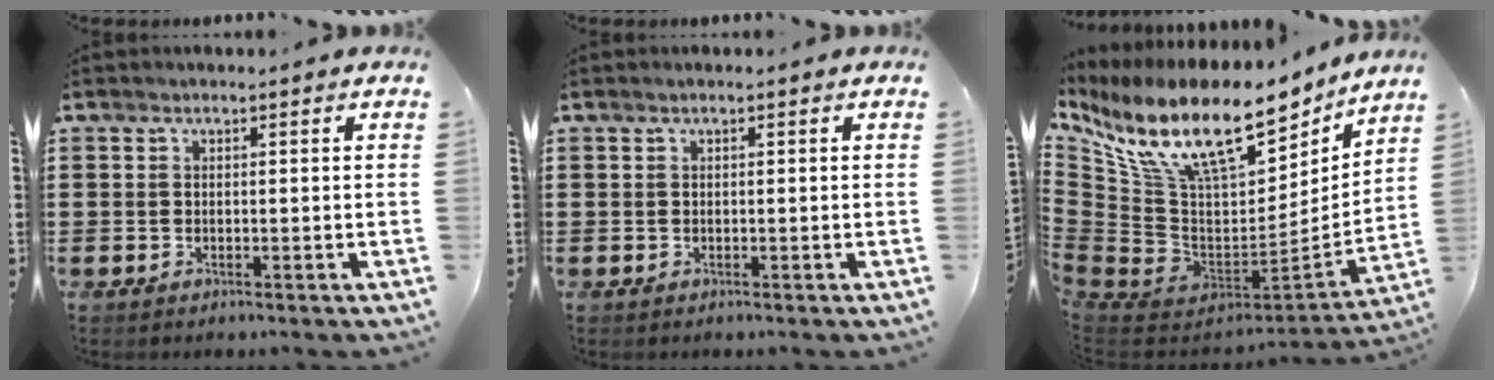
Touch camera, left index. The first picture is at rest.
{"total": 0.0}
{"total": 17.1, "force": [11.3, 6.6, 11.1], "torque": [-0.243, -0.080, 0.196]}